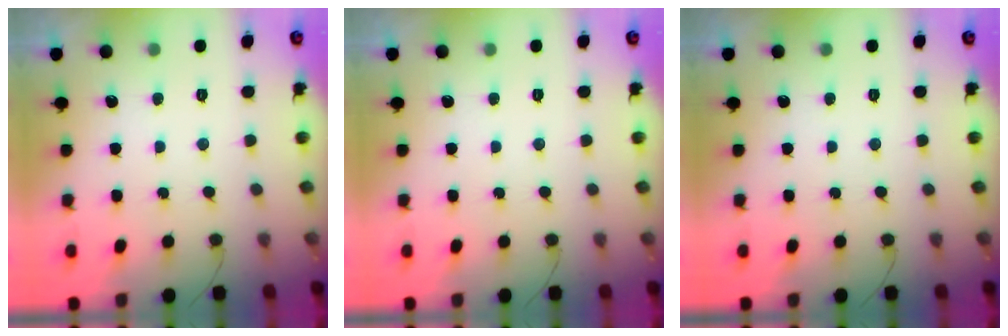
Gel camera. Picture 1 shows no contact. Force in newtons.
{"total": 0.0}
{"total": 0.0}